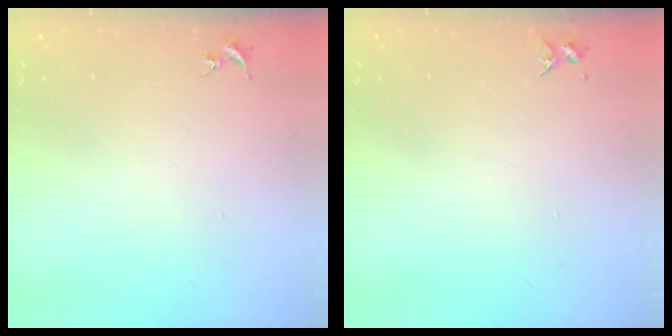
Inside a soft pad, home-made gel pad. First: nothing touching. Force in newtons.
{"total": 3.7, "press": 3.6, "slide": 0.4}